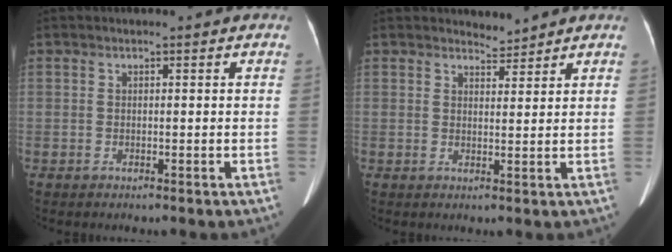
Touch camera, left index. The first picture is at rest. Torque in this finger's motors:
{"motor_torque": [1.04, -1.10, 0.09, 0.01]}